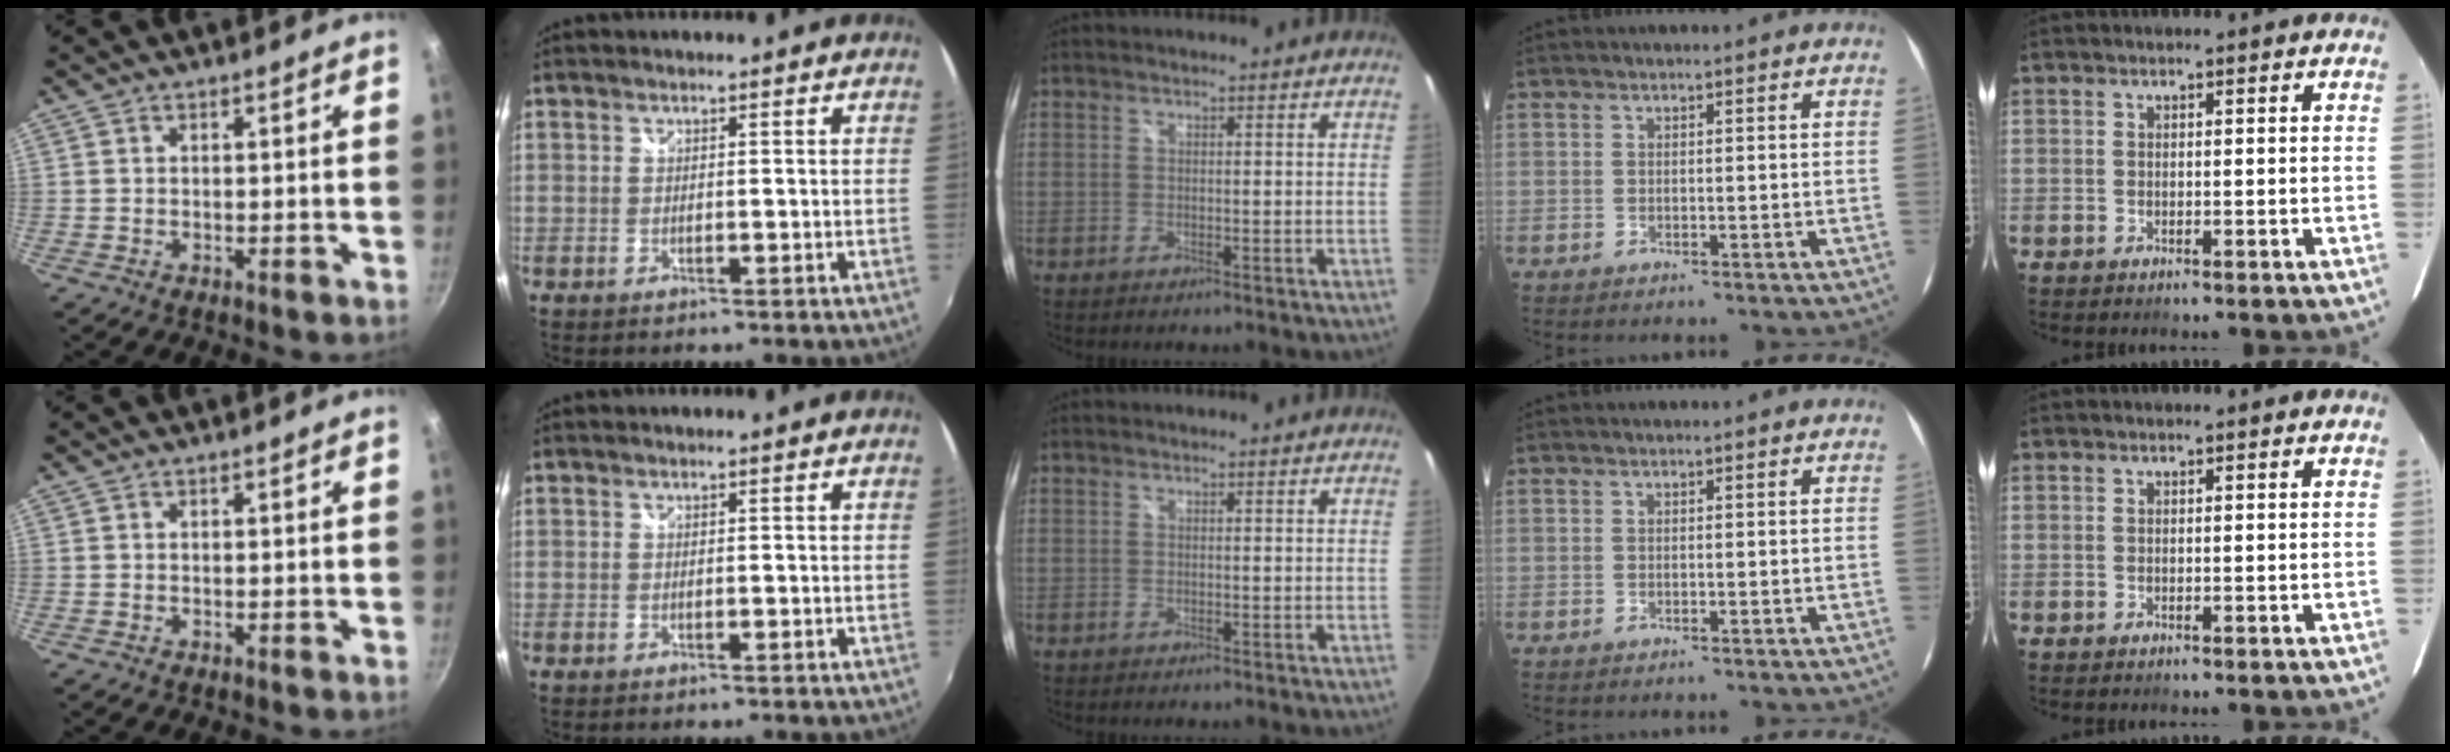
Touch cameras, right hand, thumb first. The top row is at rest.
{}